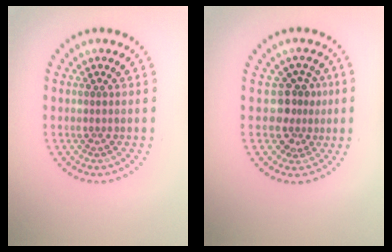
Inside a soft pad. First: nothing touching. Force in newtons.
{"total": 2.8, "press": 2.2, "slide": 1.8}